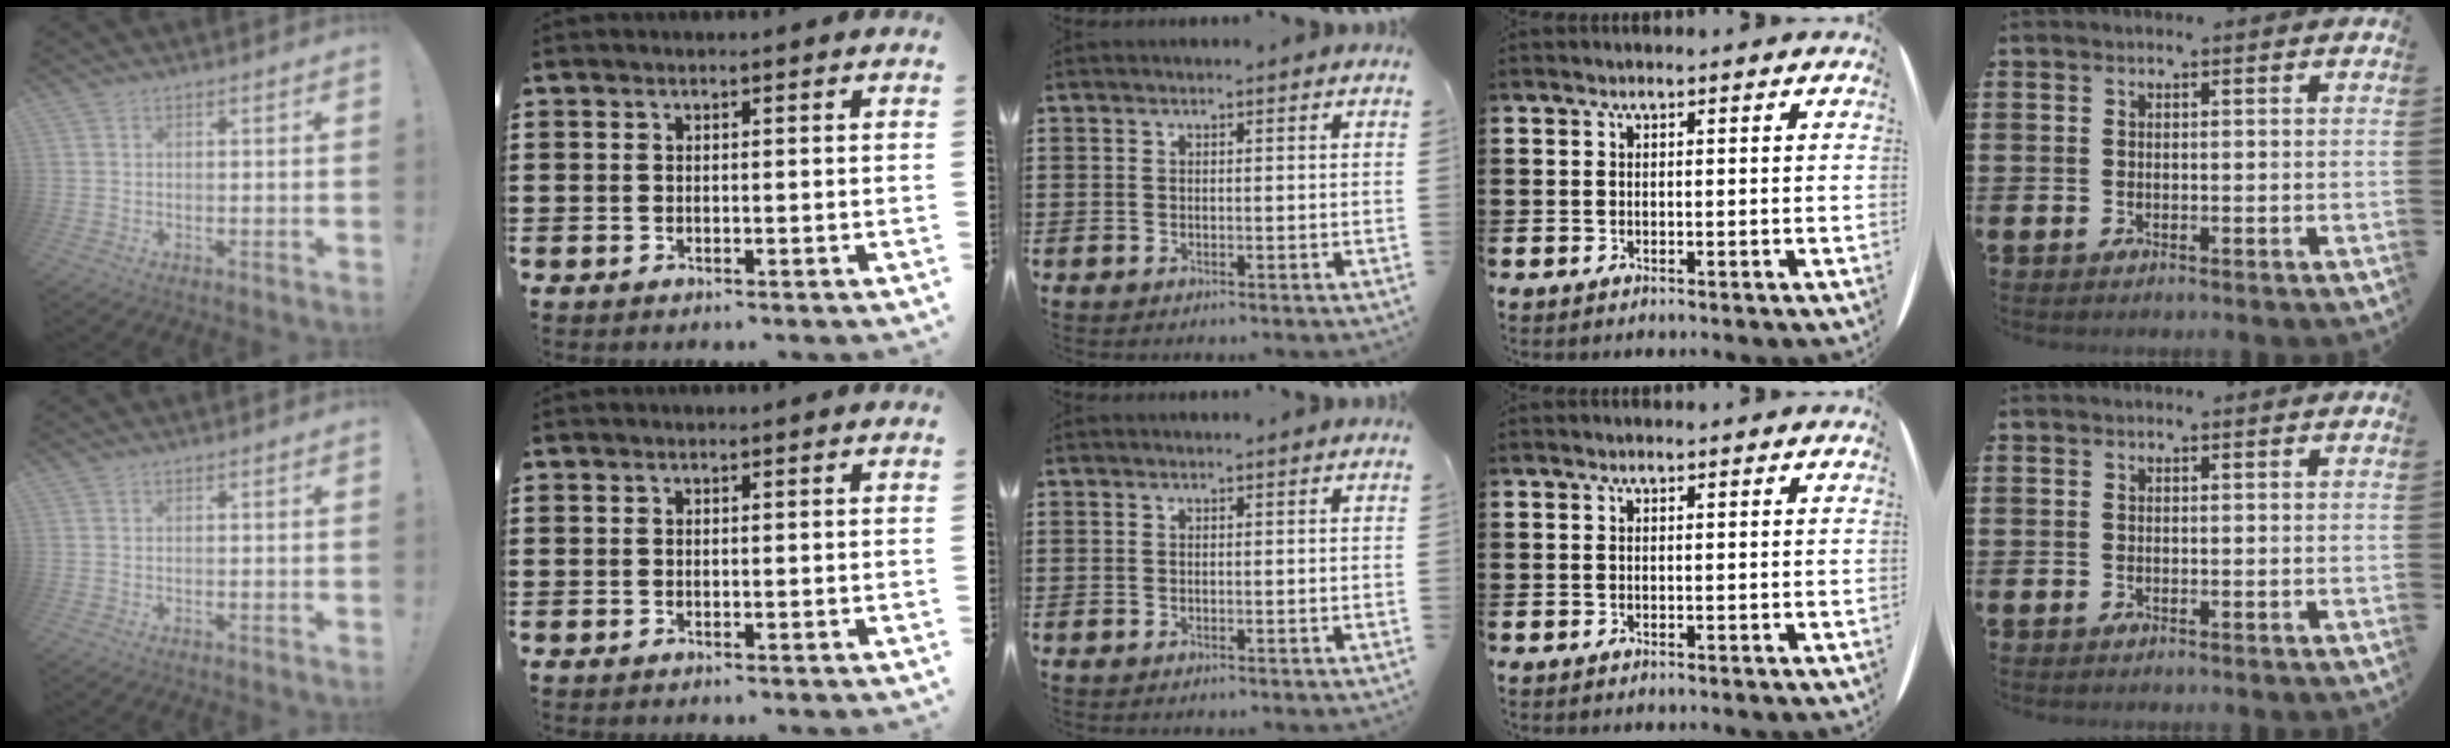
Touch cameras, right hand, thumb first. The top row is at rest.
{}